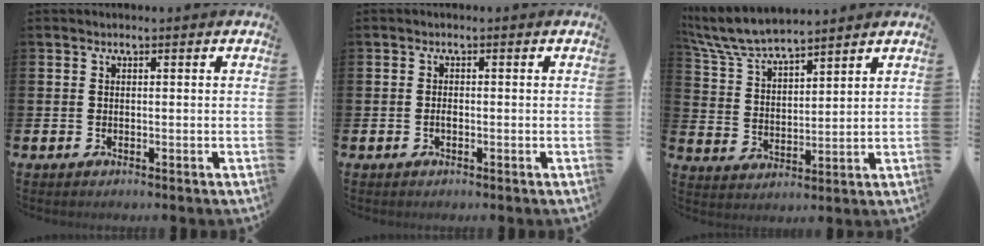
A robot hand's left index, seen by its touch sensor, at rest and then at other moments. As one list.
[{"total": 0.9, "force": [-0.3, 0.4, 0.7], "torque": [-0.013, -0.001, -0.007]}, {"total": 7.3, "force": [6.9, 0.9, 2.1], "torque": [-0.069, -0.034, 0.124]}]